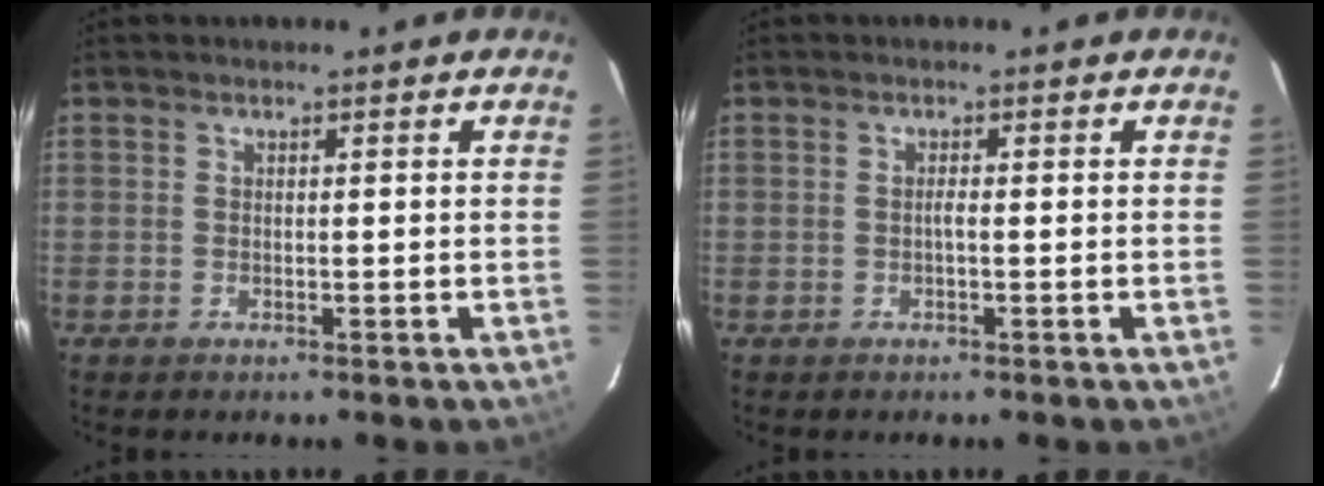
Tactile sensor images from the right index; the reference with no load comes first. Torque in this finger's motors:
{"motor_torque": [0.29, 0.08, 0.19, 0.04]}